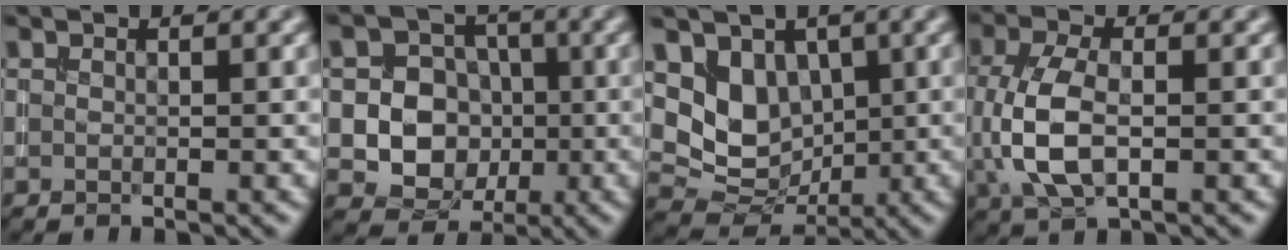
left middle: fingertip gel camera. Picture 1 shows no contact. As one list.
[{"total": 7.6, "force": [-1.0, 7.0, 3.0], "torque": [-0.035, 0.012, -0.038]}, {"total": 5.8, "force": [1.4, 4.7, 3.1], "torque": [-0.050, -0.015, 0.024]}, {"total": 5.8, "force": [-0.2, 3.1, 4.8], "torque": [-0.118, -0.004, -0.005]}]